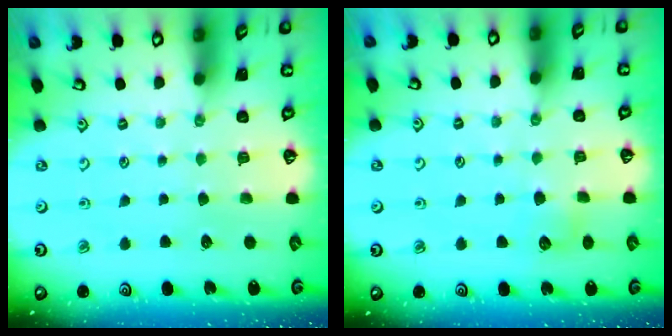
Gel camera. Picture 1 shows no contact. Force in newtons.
{"total": 4.9, "press": 4.8, "slide": 0.6}